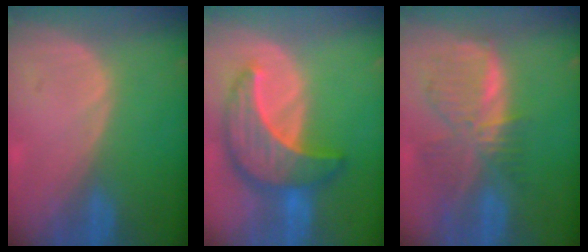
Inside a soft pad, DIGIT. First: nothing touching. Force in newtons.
{"total": 9.9, "press": 9.9, "slide": 0.8}
{"total": 8.7, "press": 7.5, "slide": 4.3}